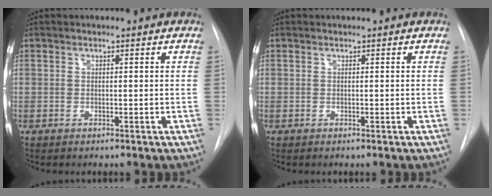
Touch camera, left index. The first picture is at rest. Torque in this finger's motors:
{"motor_torque": [0.00, 0.00, 0.00, 0.00]}